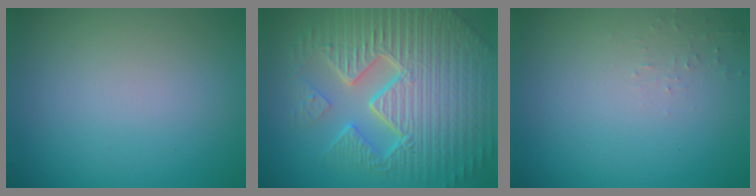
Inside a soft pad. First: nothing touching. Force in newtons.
{"total": 11.1, "press": 7.0, "slide": 8.6}
{"total": 0.8, "press": 0.7, "slide": 0.1}